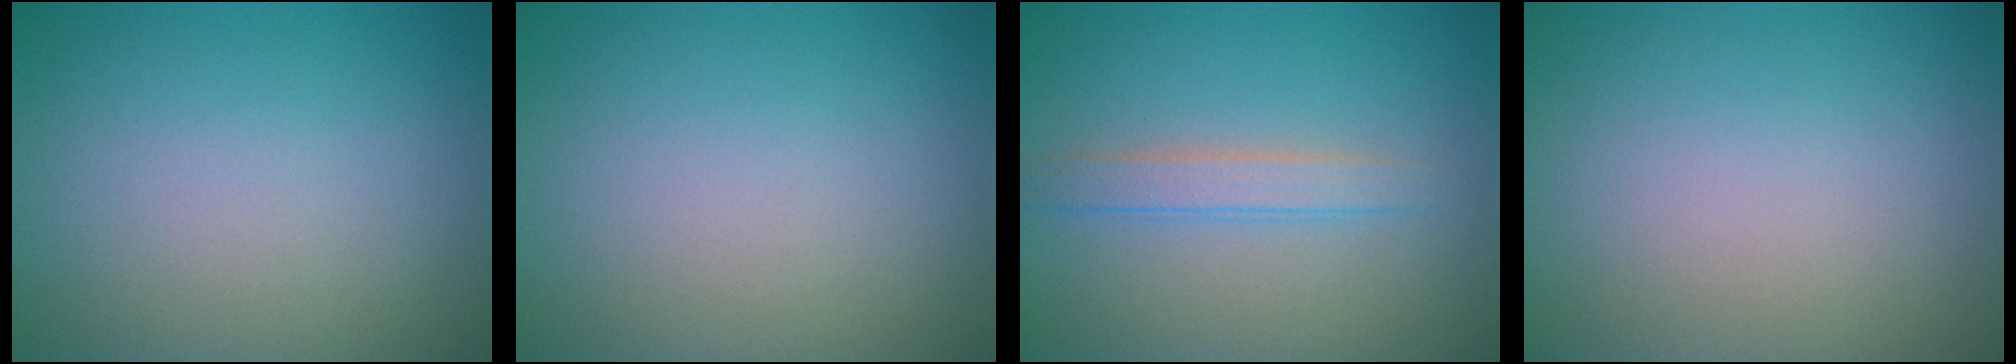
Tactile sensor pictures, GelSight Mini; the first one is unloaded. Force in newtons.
{"total": 0.0}
{"total": 2.1, "press": 2.1, "slide": 0.1}
{"total": 0.0}